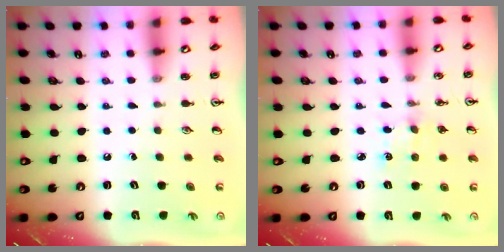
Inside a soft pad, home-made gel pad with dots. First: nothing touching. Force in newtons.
{"total": 3.3, "press": 3.3, "slide": 0.5}